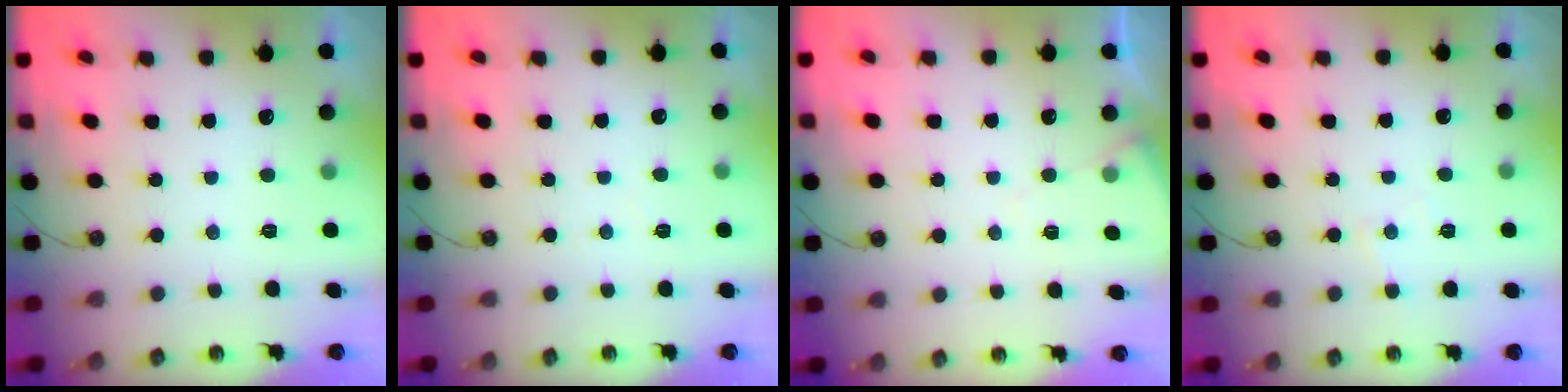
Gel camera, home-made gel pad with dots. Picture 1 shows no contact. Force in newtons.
{"total": 4.2, "press": 4.2, "slide": 0.7}
{"total": 5.8, "press": 5.8, "slide": 0.7}
{"total": 4.0, "press": 3.9, "slide": 0.6}